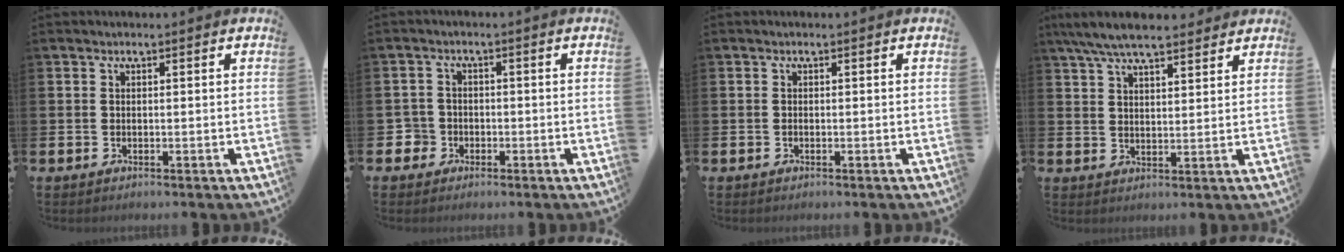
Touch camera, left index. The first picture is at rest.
{"total": 2.8, "force": [-1.4, 2.4, 0.1], "torque": [-0.020, 0.007, -0.032]}
{"total": 0.0}
{"total": 6.9, "force": [6.3, 1.3, 2.6], "torque": [-0.066, -0.019, 0.115]}